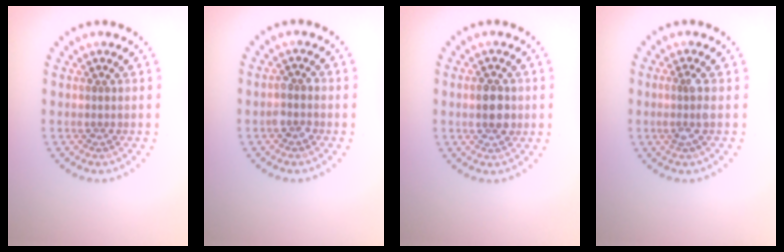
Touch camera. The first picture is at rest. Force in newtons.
{"total": 1.4, "press": 1.3, "slide": 0.6}
{"total": 2.8, "press": 2.8, "slide": 0.1}
{"total": 1.6, "press": 1.3, "slide": 0.9}